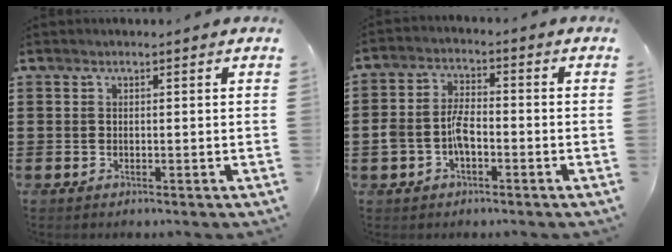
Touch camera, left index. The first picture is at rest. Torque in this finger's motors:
{"motor_torque": [0.45, 0.15, 0.24, 0.09]}